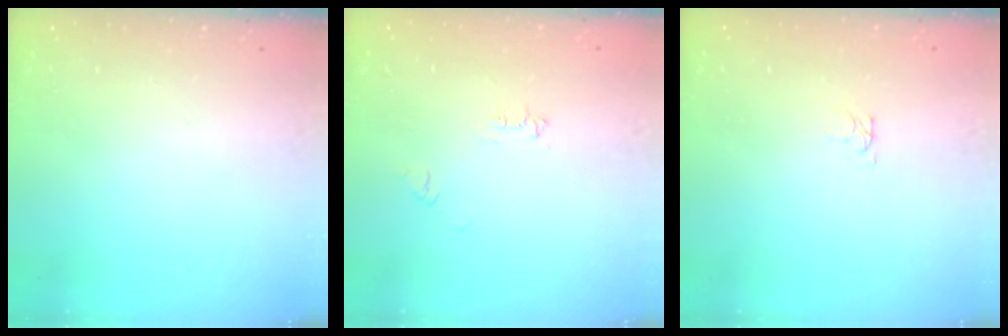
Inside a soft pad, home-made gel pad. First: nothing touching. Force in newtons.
{"total": 5.3, "press": 5.3, "slide": 0.6}
{"total": 3.4, "press": 3.4, "slide": 0.4}